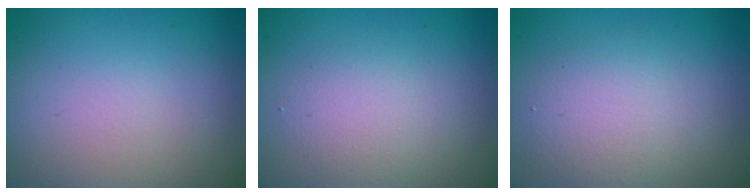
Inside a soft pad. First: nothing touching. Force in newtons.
{"total": 2.5, "press": 2.4, "slide": 0.1}
{"total": 3.7, "press": 3.7, "slide": 0.2}